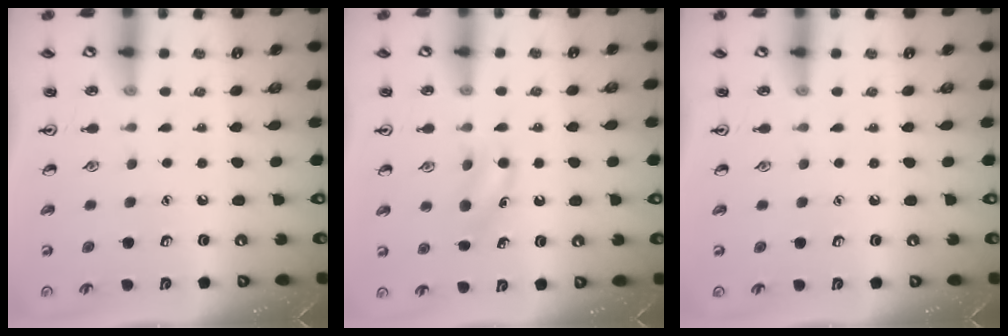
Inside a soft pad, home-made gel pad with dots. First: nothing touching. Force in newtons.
{"total": 6.8, "press": 6.6, "slide": 1.9}
{"total": 0.0}